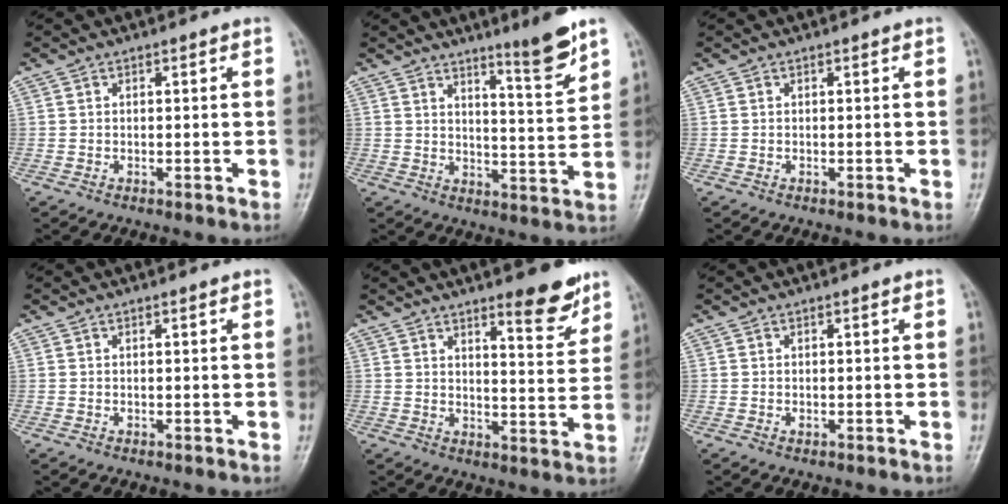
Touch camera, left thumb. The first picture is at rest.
{"total": 8.3, "force": [5.9, 0.5, 5.7], "torque": [-0.078, -0.056, 0.094]}
{"total": 0.0}
{"total": 0.7, "force": [0.3, 0.4, 0.4], "torque": [0.000, 0.000, 0.003]}
{"total": 8.9, "force": [6.3, 2.1, 6.0], "torque": [-0.060, -0.047, 0.090]}
{"total": 0.7, "force": [0.0, 0.5, 0.5], "torque": [-0.003, 0.000, 0.000]}